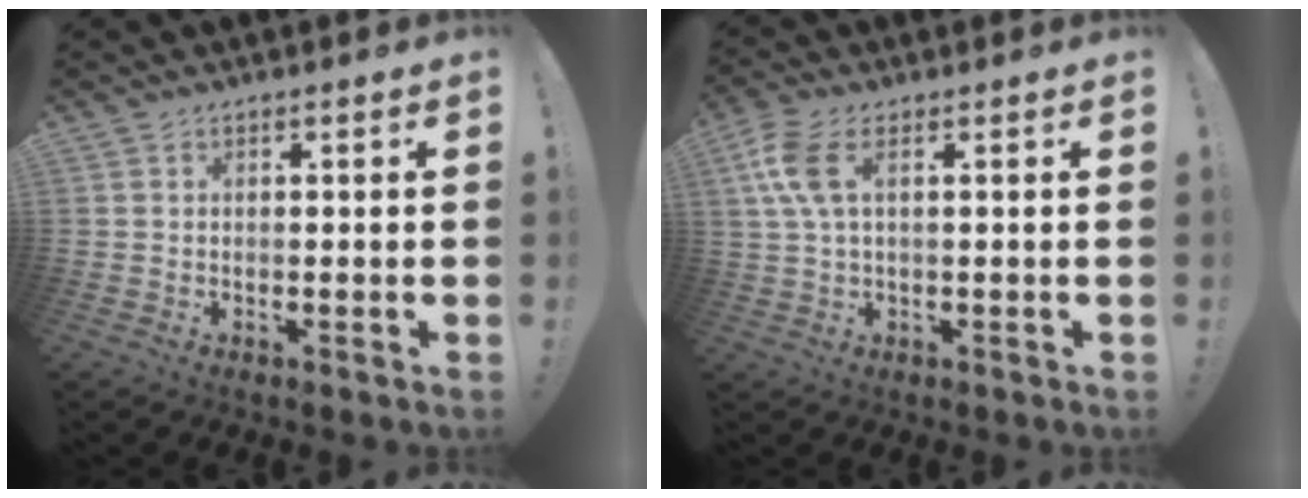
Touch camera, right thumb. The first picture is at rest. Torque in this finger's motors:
{"motor_torque": [0.09, 0.19, 0.19, -0.17, 0.14]}